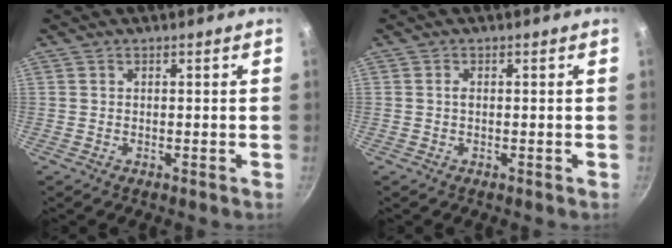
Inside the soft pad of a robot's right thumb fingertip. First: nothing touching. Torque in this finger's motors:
{"motor_torque": [0.11, 0.49, 0.44, -0.08, 0.02]}